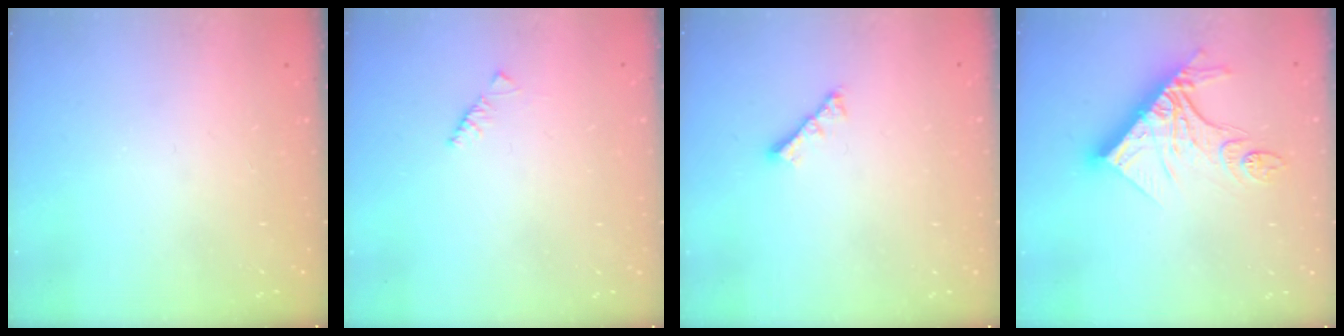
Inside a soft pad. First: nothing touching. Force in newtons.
{"total": 1.8, "press": 1.7, "slide": 0.6}
{"total": 3.6, "press": 3.5, "slide": 0.7}
{"total": 16.1, "press": 16.0, "slide": 1.7}